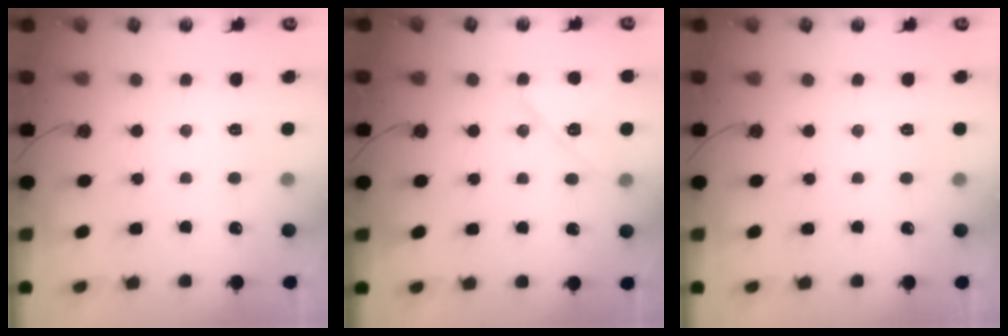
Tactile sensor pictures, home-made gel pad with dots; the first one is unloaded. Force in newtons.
{"total": 10.5, "press": 10.5, "slide": 0.7}
{"total": 0.0}